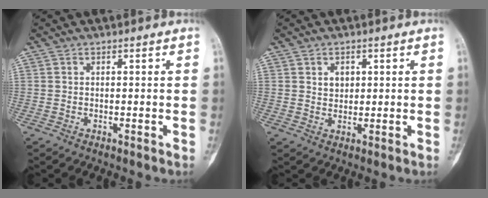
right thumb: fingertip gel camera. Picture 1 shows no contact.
{"total": 2.7, "force": [0.9, 2.1, 1.4], "torque": [-0.011, -0.004, 0.017]}